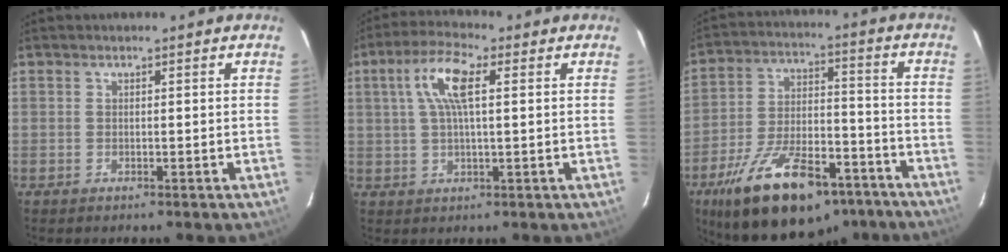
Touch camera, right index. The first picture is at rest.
{"total": 8.1, "force": [2.2, 2.4, 7.4], "torque": [-0.148, 0.017, 0.041]}
{"total": 24.2, "force": [-16.5, 9.7, 14.8], "torque": [-0.260, -0.010, -0.246]}